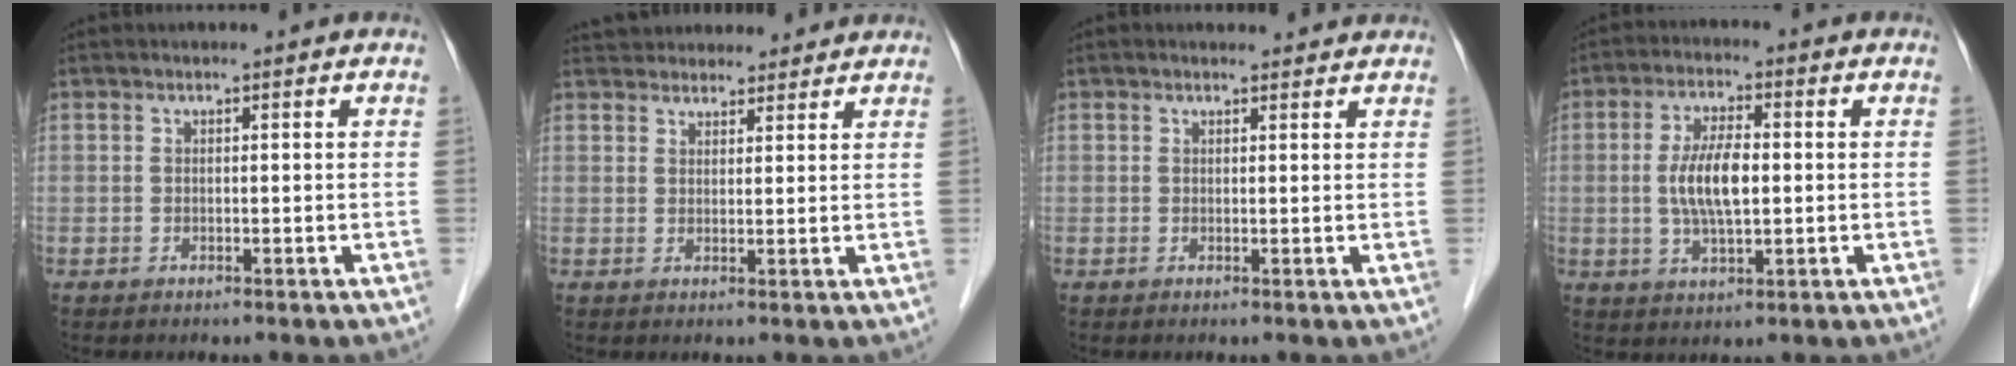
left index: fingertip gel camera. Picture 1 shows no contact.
{"total": 11.6, "force": [10.7, 3.7, 2.6], "torque": [-0.024, 0.036, 0.149]}
{"total": 2.3, "force": [2.2, 0.7, 0.3], "torque": [-0.007, 0.004, 0.020]}
{"total": 7.4, "force": [-0.3, 2.2, 7.0], "torque": [-0.148, -0.004, -0.003]}